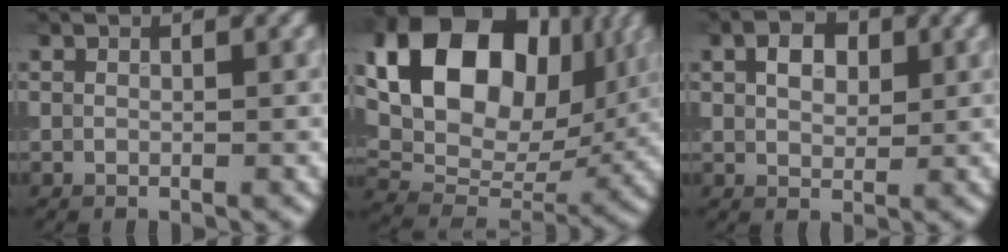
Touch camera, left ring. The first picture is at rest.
{"total": 17.4, "force": [6.0, 11.7, 11.3], "torque": [-0.205, 0.025, 0.114]}
{"total": 2.9, "force": [1.0, 2.0, 1.9], "torque": [-0.037, 0.005, 0.015]}